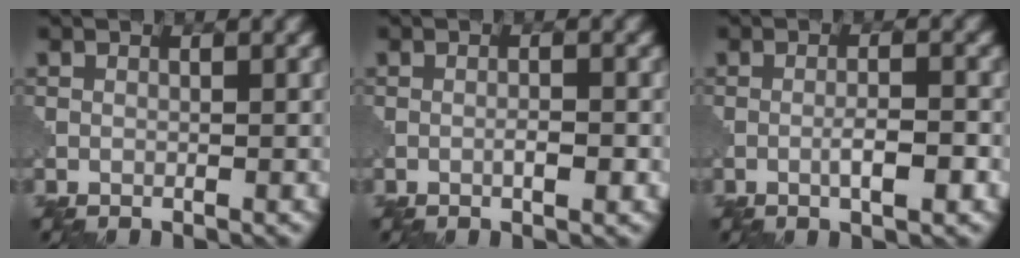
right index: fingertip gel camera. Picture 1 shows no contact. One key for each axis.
{"total": 1.5, "fx": -0.5, "fy": 0.3, "fz": 1.4, "tx": -0.026, "ty": 0.001, "tz": -0.010}
{"total": 2.9, "fx": -1.0, "fy": 0.5, "fz": 2.6, "tx": -0.043, "ty": 0.006, "tz": -0.018}